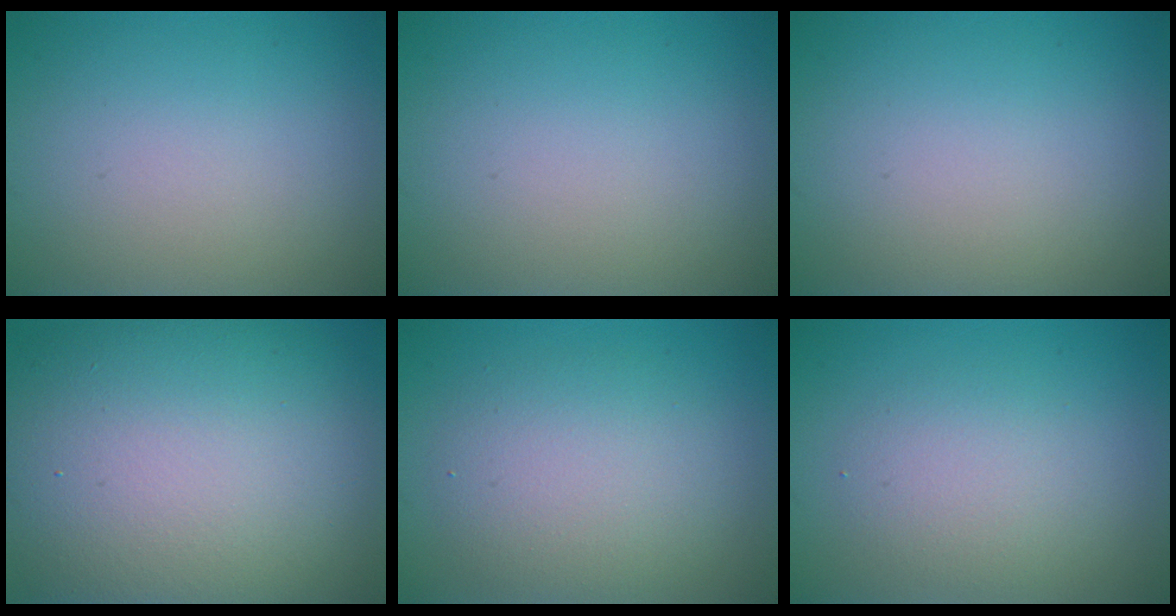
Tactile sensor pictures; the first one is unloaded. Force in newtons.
{"total": 0.0}
{"total": 0.0}
{"total": 16.3, "press": 16.3, "slide": 1.0}
{"total": 4.5, "press": 4.4, "slide": 0.4}
{"total": 2.9, "press": 2.9, "slide": 0.2}